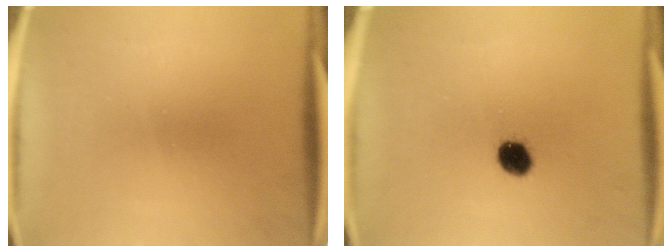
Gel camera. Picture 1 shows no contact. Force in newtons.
{"total": 4.9}